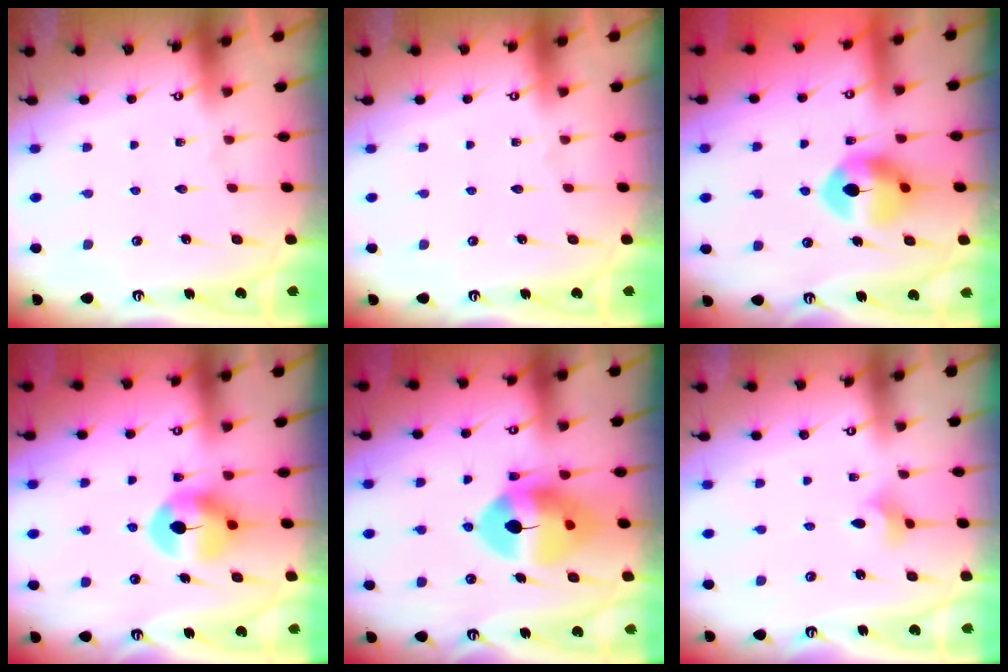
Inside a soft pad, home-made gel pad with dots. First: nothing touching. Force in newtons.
{"total": 0.0}
{"total": 10.5, "press": 10.5, "slide": 0.5}
{"total": 7.5, "press": 7.5, "slide": 0.6}
{"total": 12.4, "press": 12.2, "slide": 2.2}
{"total": 3.8, "press": 3.7, "slide": 0.7}